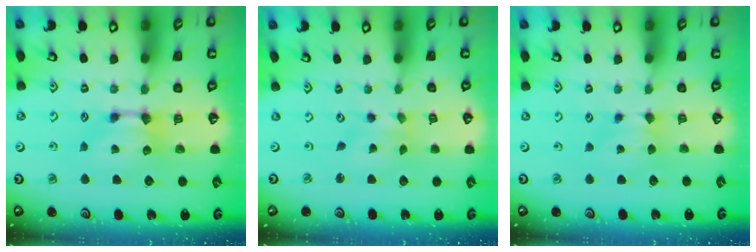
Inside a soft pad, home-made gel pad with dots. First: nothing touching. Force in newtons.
{"total": 2.4, "press": 2.2, "slide": 1.0}
{"total": 2.0, "press": 1.9, "slide": 0.7}